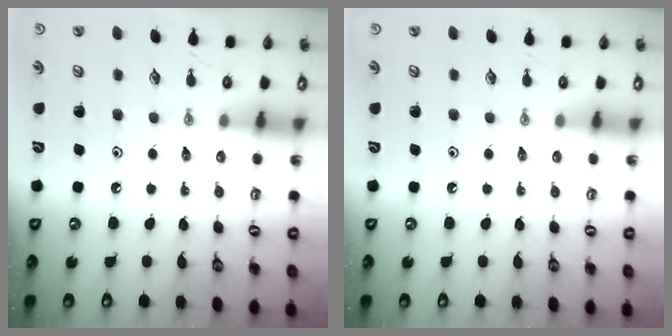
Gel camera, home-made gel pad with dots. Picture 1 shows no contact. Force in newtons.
{"total": 0.0}